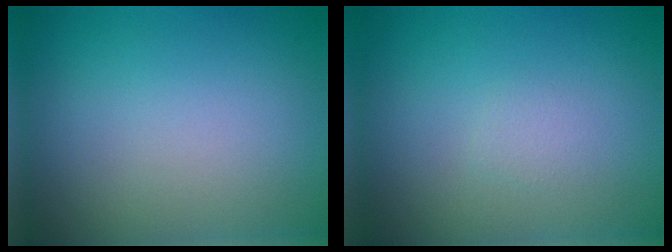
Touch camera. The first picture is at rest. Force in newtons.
{"total": 0.7, "press": 0.7, "slide": 0.0}